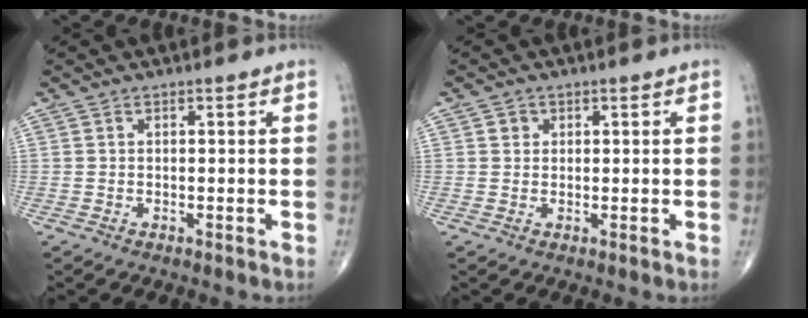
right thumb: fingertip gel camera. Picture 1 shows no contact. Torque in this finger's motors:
{"motor_torque": [0.14, 0.69, 0.36, 0.21, 0.04]}